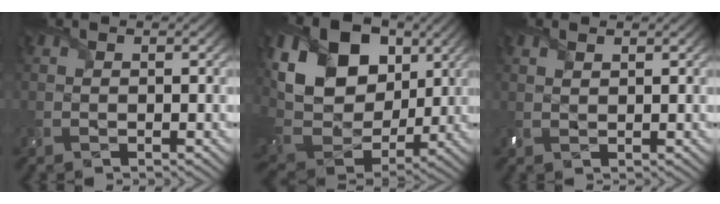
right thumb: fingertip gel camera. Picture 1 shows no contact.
{"total": 14.7, "force": [5.4, 10.2, 9.0], "torque": [-0.202, 0.012, 0.096]}
{"total": 1.2, "force": [0.8, 0.5, 0.7], "torque": [-0.023, 0.001, 0.017]}